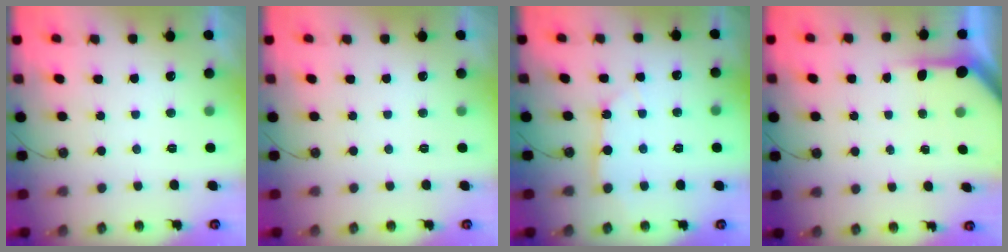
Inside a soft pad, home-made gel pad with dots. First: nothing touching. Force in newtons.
{"total": 0.0}
{"total": 3.1, "press": 3.1, "slide": 0.2}
{"total": 4.8, "press": 4.8, "slide": 0.2}